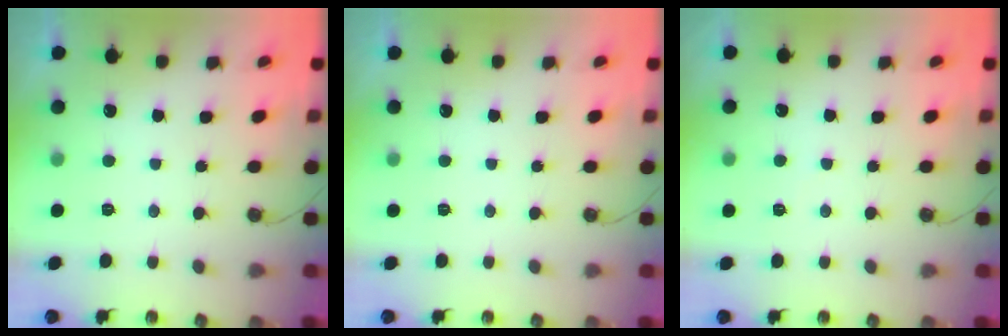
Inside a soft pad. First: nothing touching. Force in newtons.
{"total": 0.0}
{"total": 2.8, "press": 2.8, "slide": 0.4}